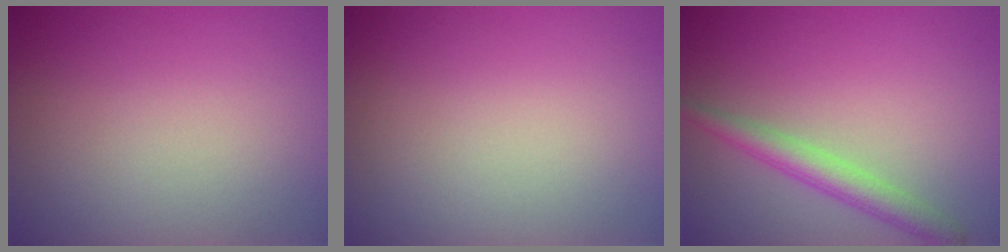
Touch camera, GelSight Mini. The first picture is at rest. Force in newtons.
{"total": 0.0}
{"total": 2.9, "press": 2.9, "slide": 0.1}